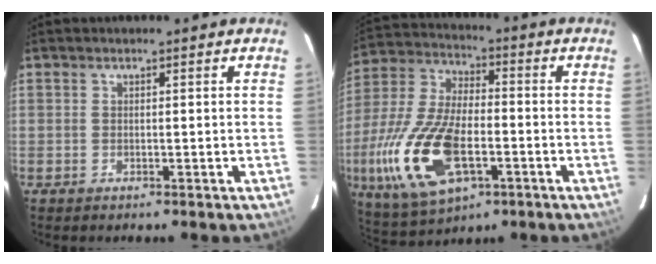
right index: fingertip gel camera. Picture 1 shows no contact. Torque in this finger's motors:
{"motor_torque": [2.14, 0.00, 0.98, 0.14]}